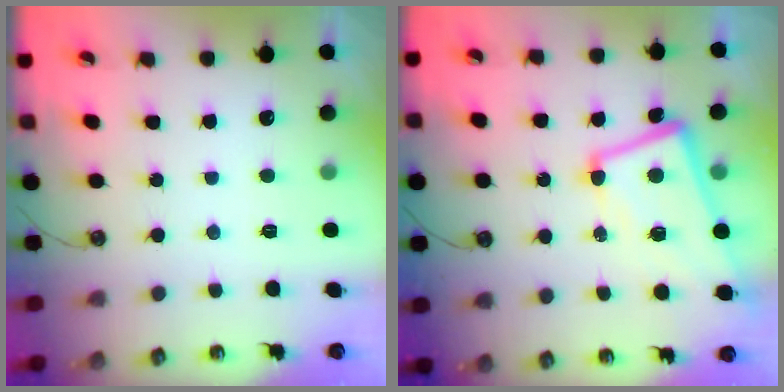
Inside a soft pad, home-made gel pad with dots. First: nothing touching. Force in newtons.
{"total": 6.5, "press": 6.2, "slide": 2.0}